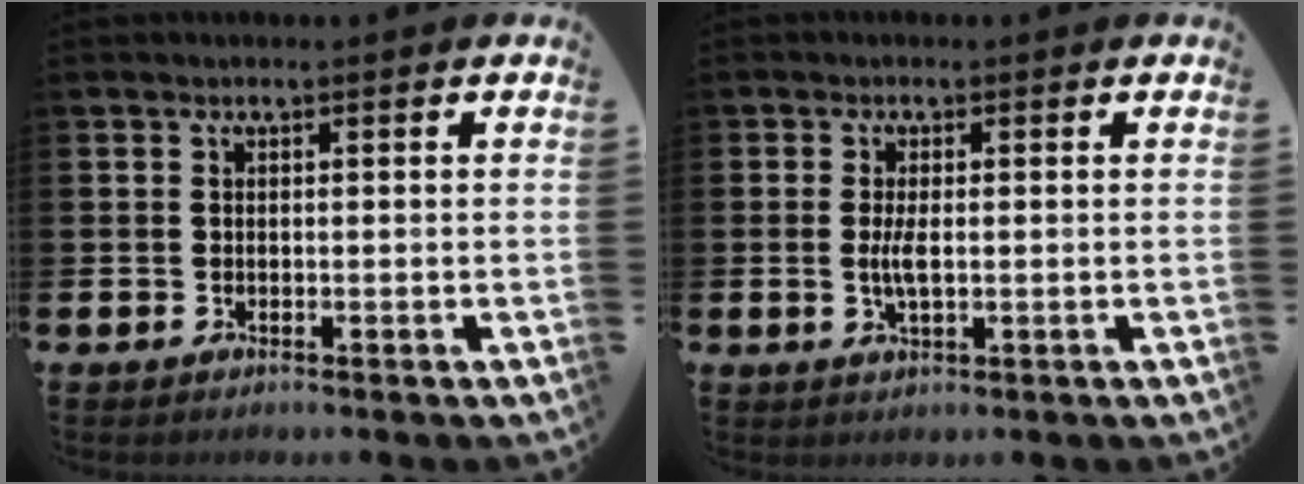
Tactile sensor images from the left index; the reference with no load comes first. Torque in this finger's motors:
{"motor_torque": [0.35, -0.26, 0.11, 0.08]}